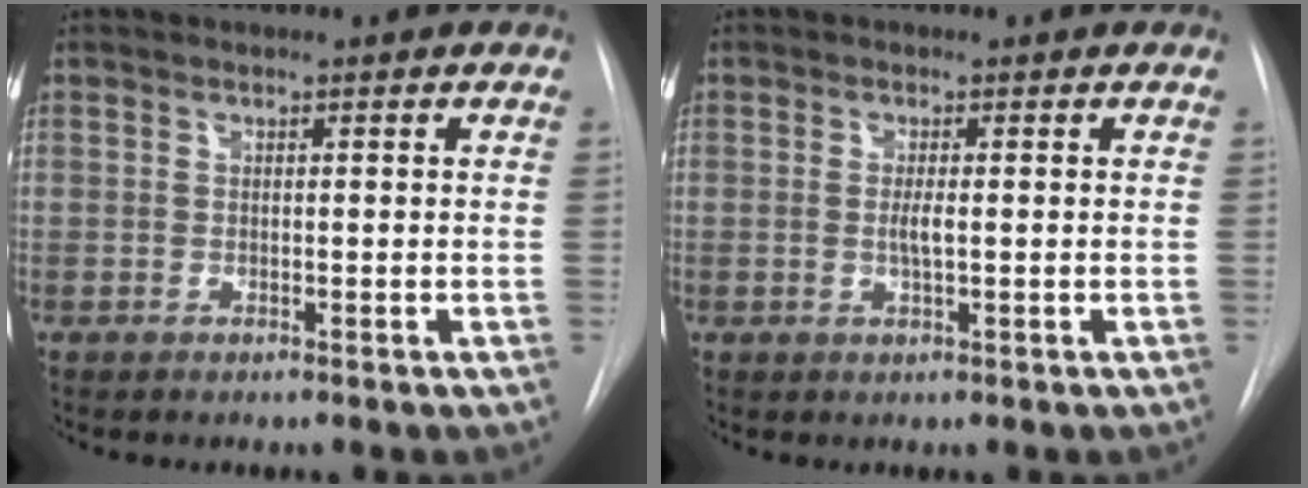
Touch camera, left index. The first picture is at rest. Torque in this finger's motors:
{"motor_torque": [0.70, -0.09, 0.23, 0.06]}